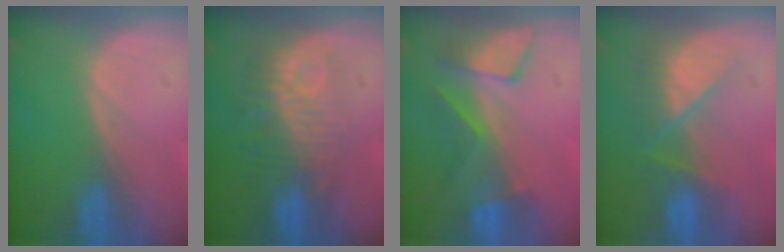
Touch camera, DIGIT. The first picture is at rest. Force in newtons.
{"total": 9.8, "press": 8.8, "slide": 4.2}
{"total": 7.5, "press": 6.9, "slide": 3.0}
{"total": 7.7, "press": 7.0, "slide": 3.2}